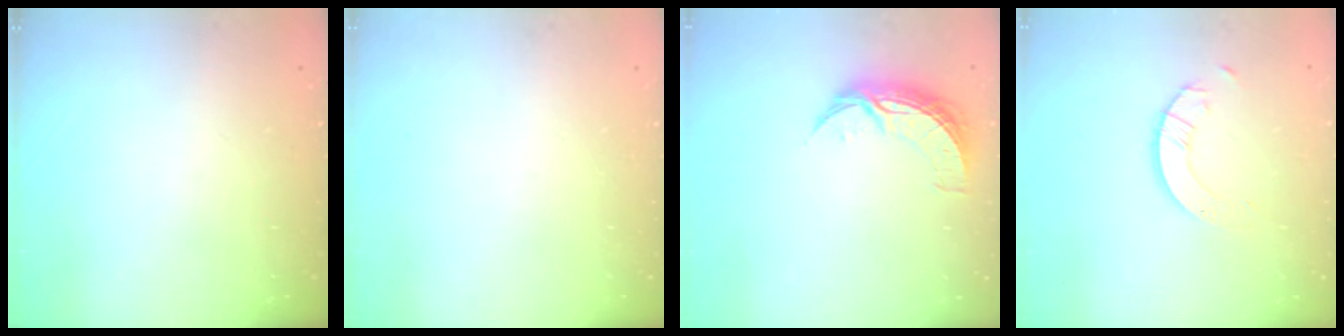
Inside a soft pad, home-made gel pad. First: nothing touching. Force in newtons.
{"total": 0.0}
{"total": 7.9, "press": 7.9, "slide": 0.1}
{"total": 3.3, "press": 3.3, "slide": 0.2}